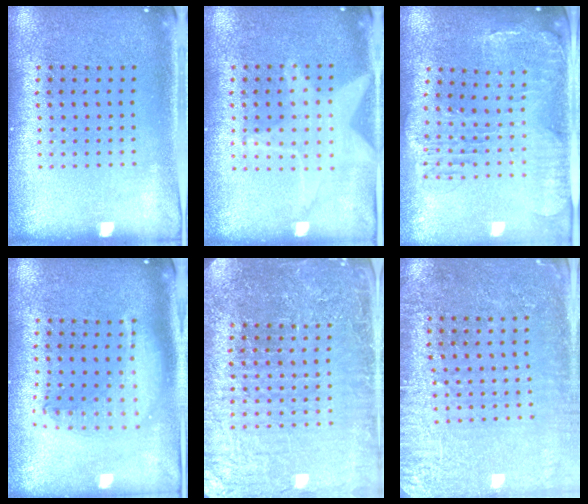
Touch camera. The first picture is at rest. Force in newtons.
{"total": 1.5, "press": 1.4, "slide": 0.5}
{"total": 1.4, "press": 1.3, "slide": 0.3}
{"total": 1.8, "press": 1.5, "slide": 1.0}
{"total": 5.1, "press": 4.7, "slide": 2.0}
{"total": 3.0, "press": 2.8, "slide": 0.8}